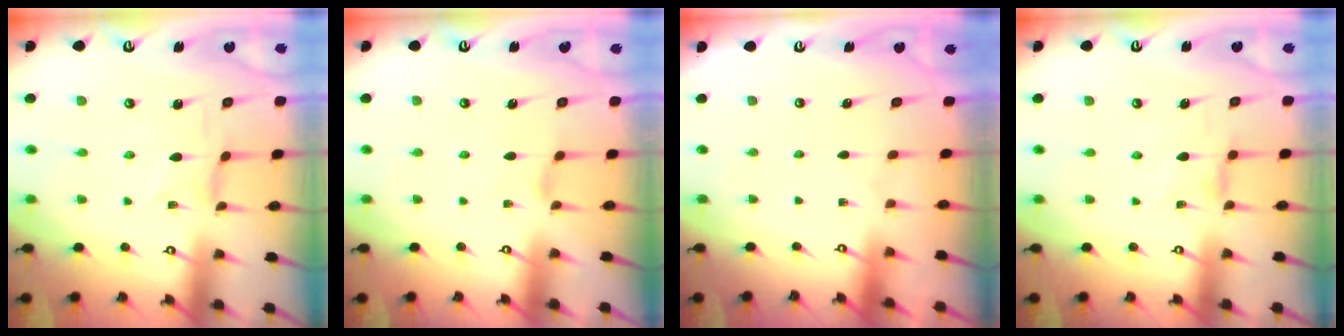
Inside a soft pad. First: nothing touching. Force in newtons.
{"total": 0.0}
{"total": 0.0}
{"total": 3.2, "press": 3.2, "slide": 0.5}